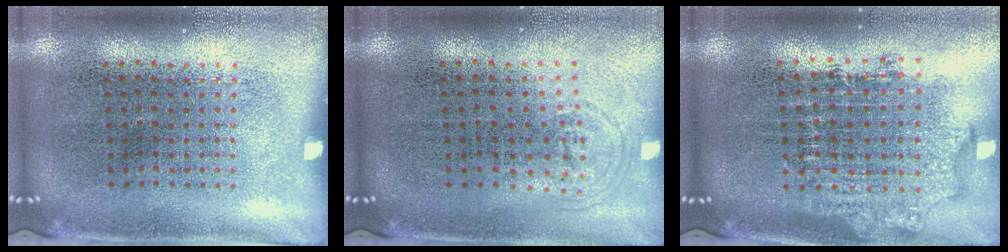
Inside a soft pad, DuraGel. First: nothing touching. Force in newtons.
{"total": 0.6, "press": 0.5, "slide": 0.3}
{"total": 1.8, "press": 1.4, "slide": 1.1}